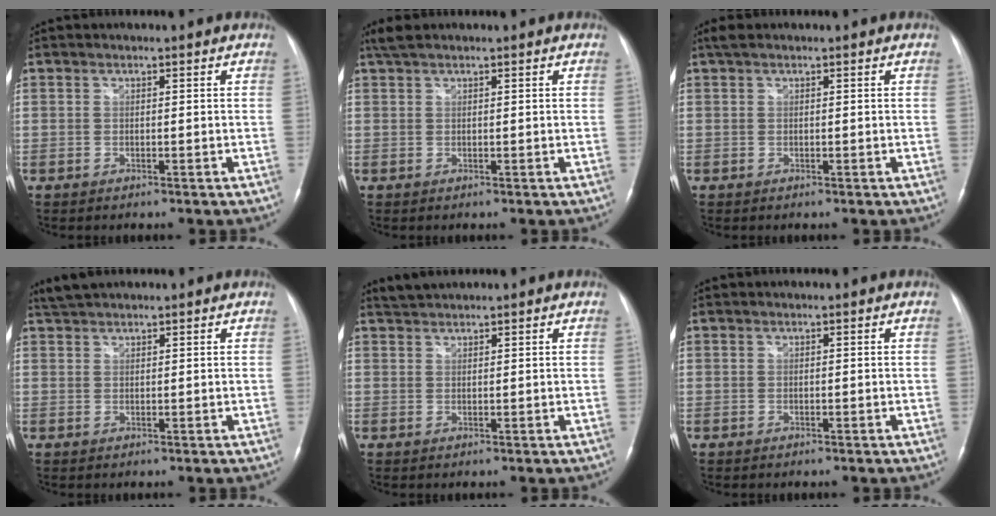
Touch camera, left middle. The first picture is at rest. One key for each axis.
{"total": 2.3, "fx": 1.8, "fy": 0.4, "fz": 1.3, "tx": -0.031, "ty": 0.018, "tz": 0.038}
{"total": 1.7, "fx": 1.2, "fy": 0.5, "fz": 1.1, "tx": -0.026, "ty": 0.022, "tz": 0.022}
{"total": 3.0, "fx": 2.7, "fy": 0.5, "fz": 1.0, "tx": -0.025, "ty": 0.018, "tz": 0.053}
{"total": 2.3, "fx": 2.2, "fy": 0.2, "fz": 0.4, "tx": -0.014, "ty": 0.013, "tz": 0.043}
{"total": 0.0}